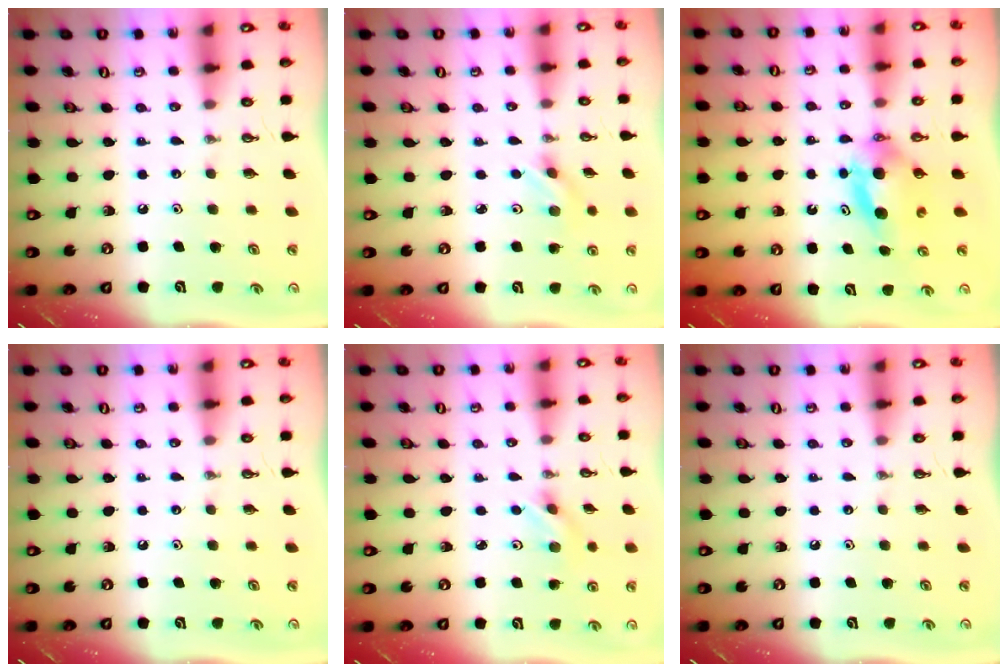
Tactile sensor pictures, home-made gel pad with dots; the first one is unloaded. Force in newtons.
{"total": 2.2, "press": 2.1, "slide": 0.7}
{"total": 6.4, "press": 6.1, "slide": 1.9}
{"total": 0.0}
{"total": 2.9, "press": 2.8, "slide": 0.7}
{"total": 0.0}